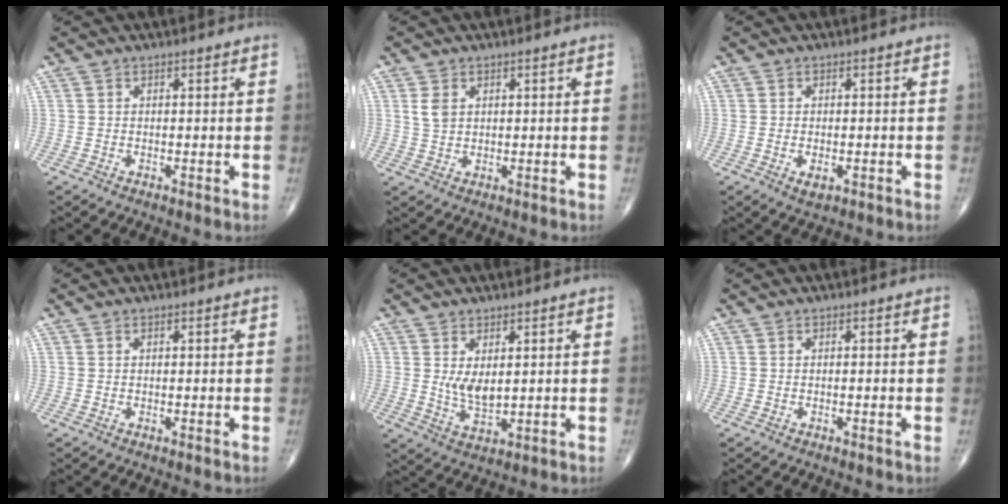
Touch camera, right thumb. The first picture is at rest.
{"total": 2.9, "force": [1.0, 2.0, 1.9], "torque": [-0.033, -0.002, 0.026]}
{"total": 2.3, "force": [-0.9, 1.2, 1.8], "torque": [-0.028, 0.002, -0.010]}
{"total": 0.0}
{"total": 4.9, "force": [1.1, 2.3, 4.1], "torque": [-0.066, -0.019, 0.031]}
{"total": 0.0}